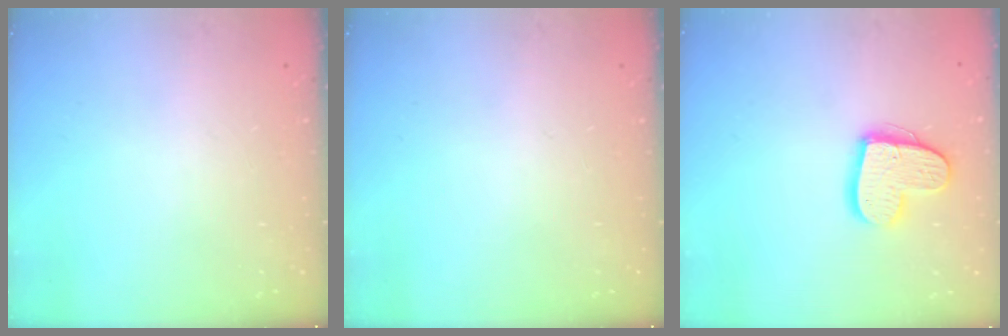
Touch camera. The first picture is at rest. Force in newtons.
{"total": 0.0}
{"total": 13.9, "press": 13.9, "slide": 0.8}